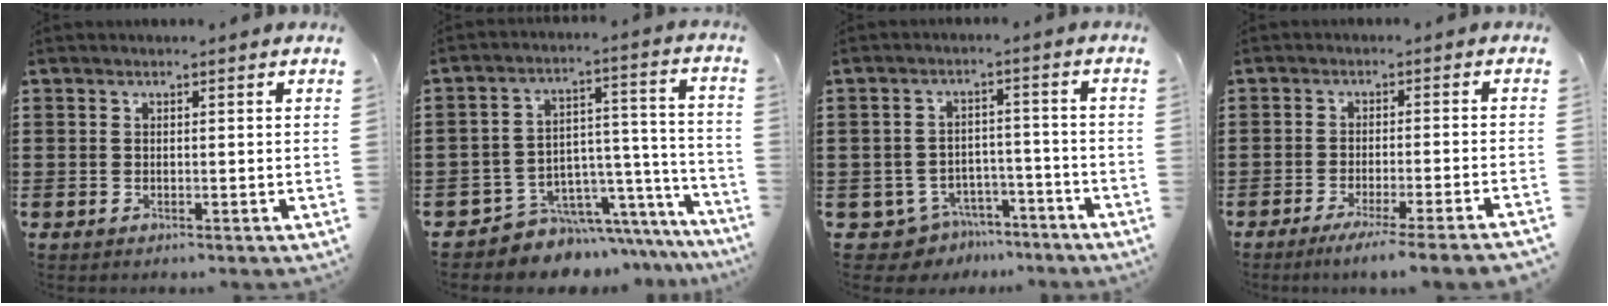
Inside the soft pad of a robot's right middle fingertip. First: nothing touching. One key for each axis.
{"total": 6.3, "fx": -5.5, "fy": 3.0, "fz": -0.1, "tx": -0.005, "ty": 0.002, "tz": -0.101}
{"total": 5.1, "fx": -4.7, "fy": 1.8, "fz": 0.6, "tx": -0.031, "ty": 0.008, "tz": -0.097}
{"total": 3.9, "fx": -3.3, "fy": -0.8, "fz": 2.0, "tx": -0.030, "ty": -0.015, "tz": -0.061}